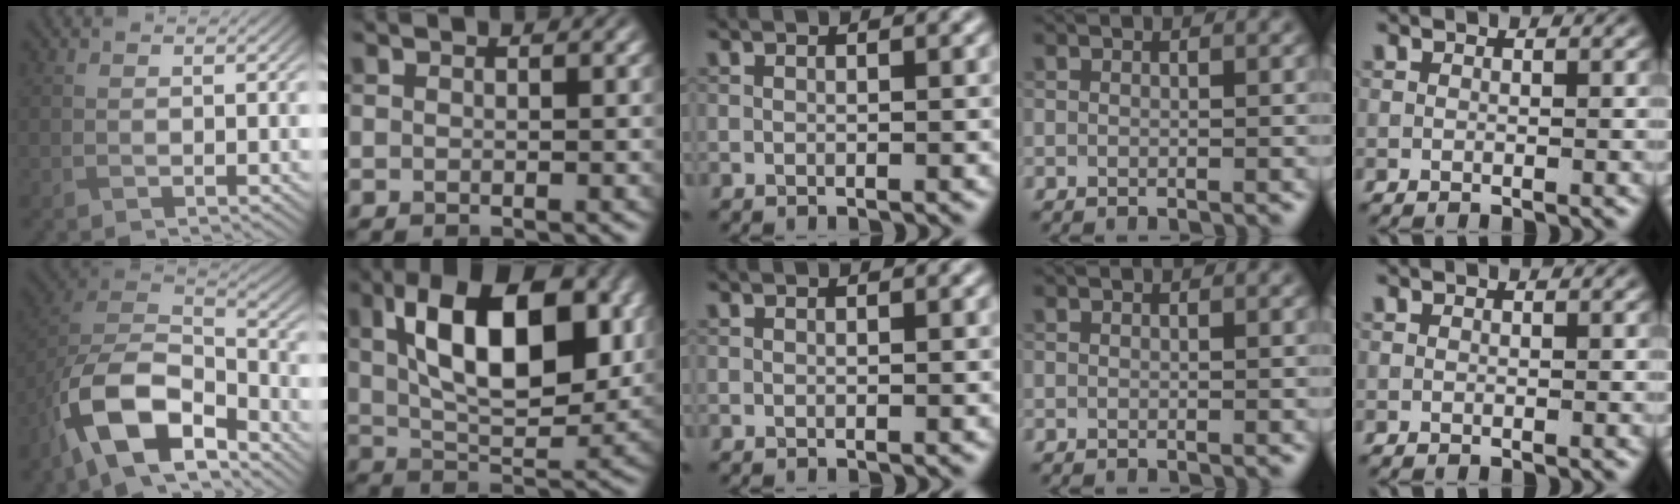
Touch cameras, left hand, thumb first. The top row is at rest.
{"thumb": {"total": 13.8, "force": [-8.2, 6.4, 9.1], "torque": [-0.197, -0.023, -0.161]}, "index": {"total": 11.7, "force": [3.2, 5.8, 9.6], "torque": [-0.148, 0.007, 0.052]}}